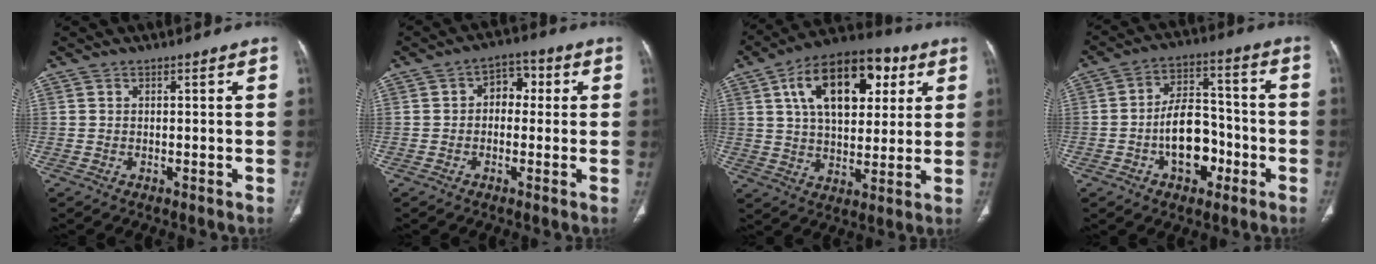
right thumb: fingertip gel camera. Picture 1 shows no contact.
{"total": 5.5, "force": [0.5, 4.0, 3.7], "torque": [-0.023, 0.018, -0.004]}
{"total": 19.3, "force": [6.7, 10.7, 14.5], "torque": [-0.196, 0.000, 0.103]}
{"total": 11.8, "force": [-3.9, 7.5, 8.3], "torque": [-0.104, 0.043, -0.064]}